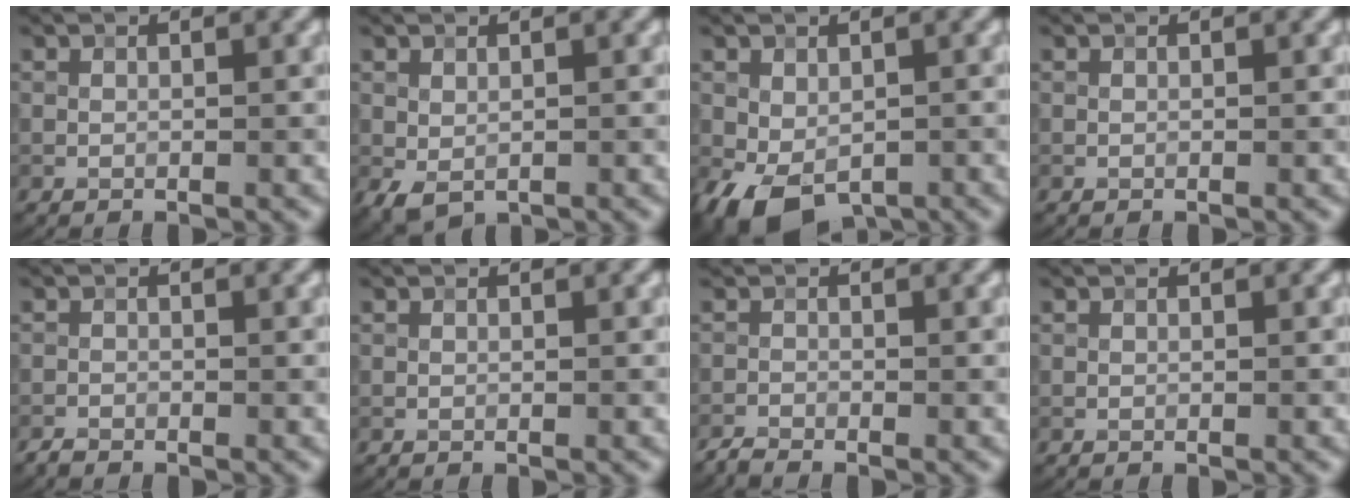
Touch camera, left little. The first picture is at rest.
{"total": 1.4, "force": [-0.1, 1.1, 0.9], "torque": [-0.026, -0.004, 0.004]}
{"total": 5.2, "force": [-1.8, 3.4, 3.5], "torque": [-0.066, -0.002, -0.030]}
{"total": 0.0}
{"total": 0.9, "force": [-0.9, 0.1, -0.1], "torque": [-0.001, 0.003, -0.019]}
{"total": 0.0}
{"total": 1.4, "force": [-1.4, 0.0, 0.0], "torque": [-0.004, -0.001, -0.034]}
{"total": 0.0}